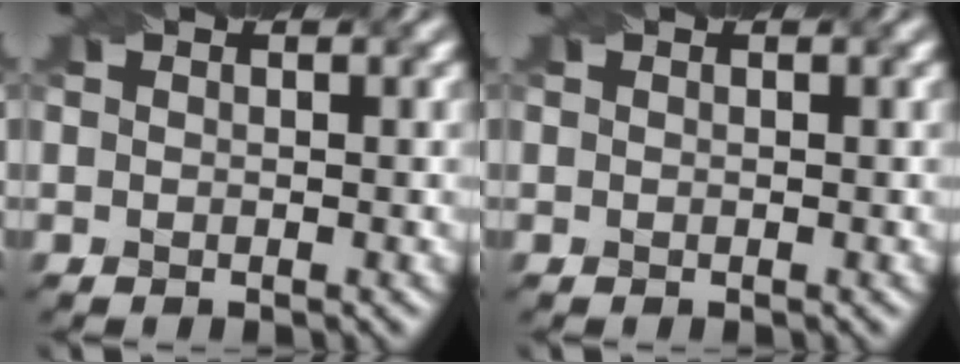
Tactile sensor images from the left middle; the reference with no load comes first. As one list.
[{"total": 0.0}]